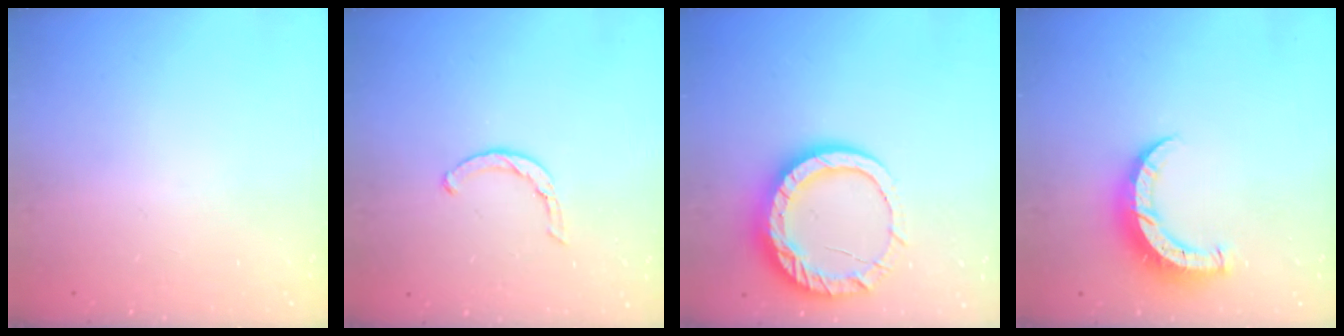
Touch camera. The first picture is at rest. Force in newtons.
{"total": 3.6, "press": 3.5, "slide": 0.8}
{"total": 14.3, "press": 14.3, "slide": 1.3}
{"total": 8.7, "press": 8.6, "slide": 0.9}